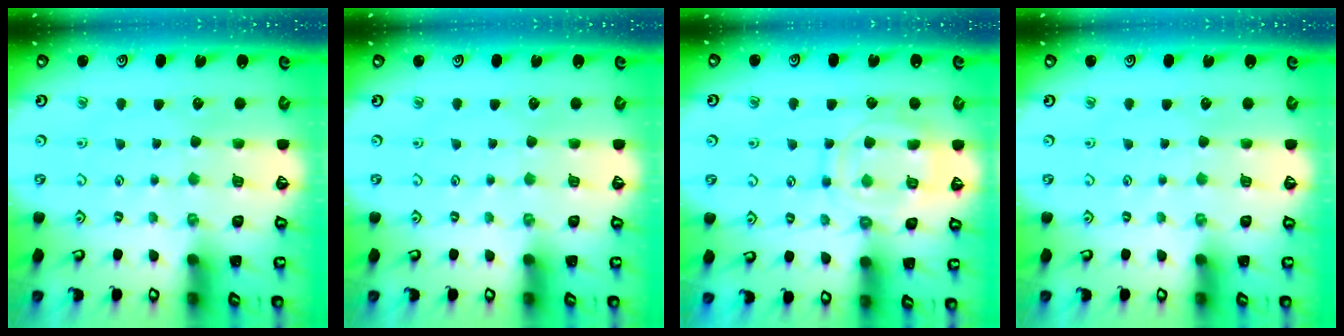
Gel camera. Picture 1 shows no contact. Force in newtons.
{"total": 0.0}
{"total": 11.8, "press": 11.7, "slide": 1.1}
{"total": 0.0}